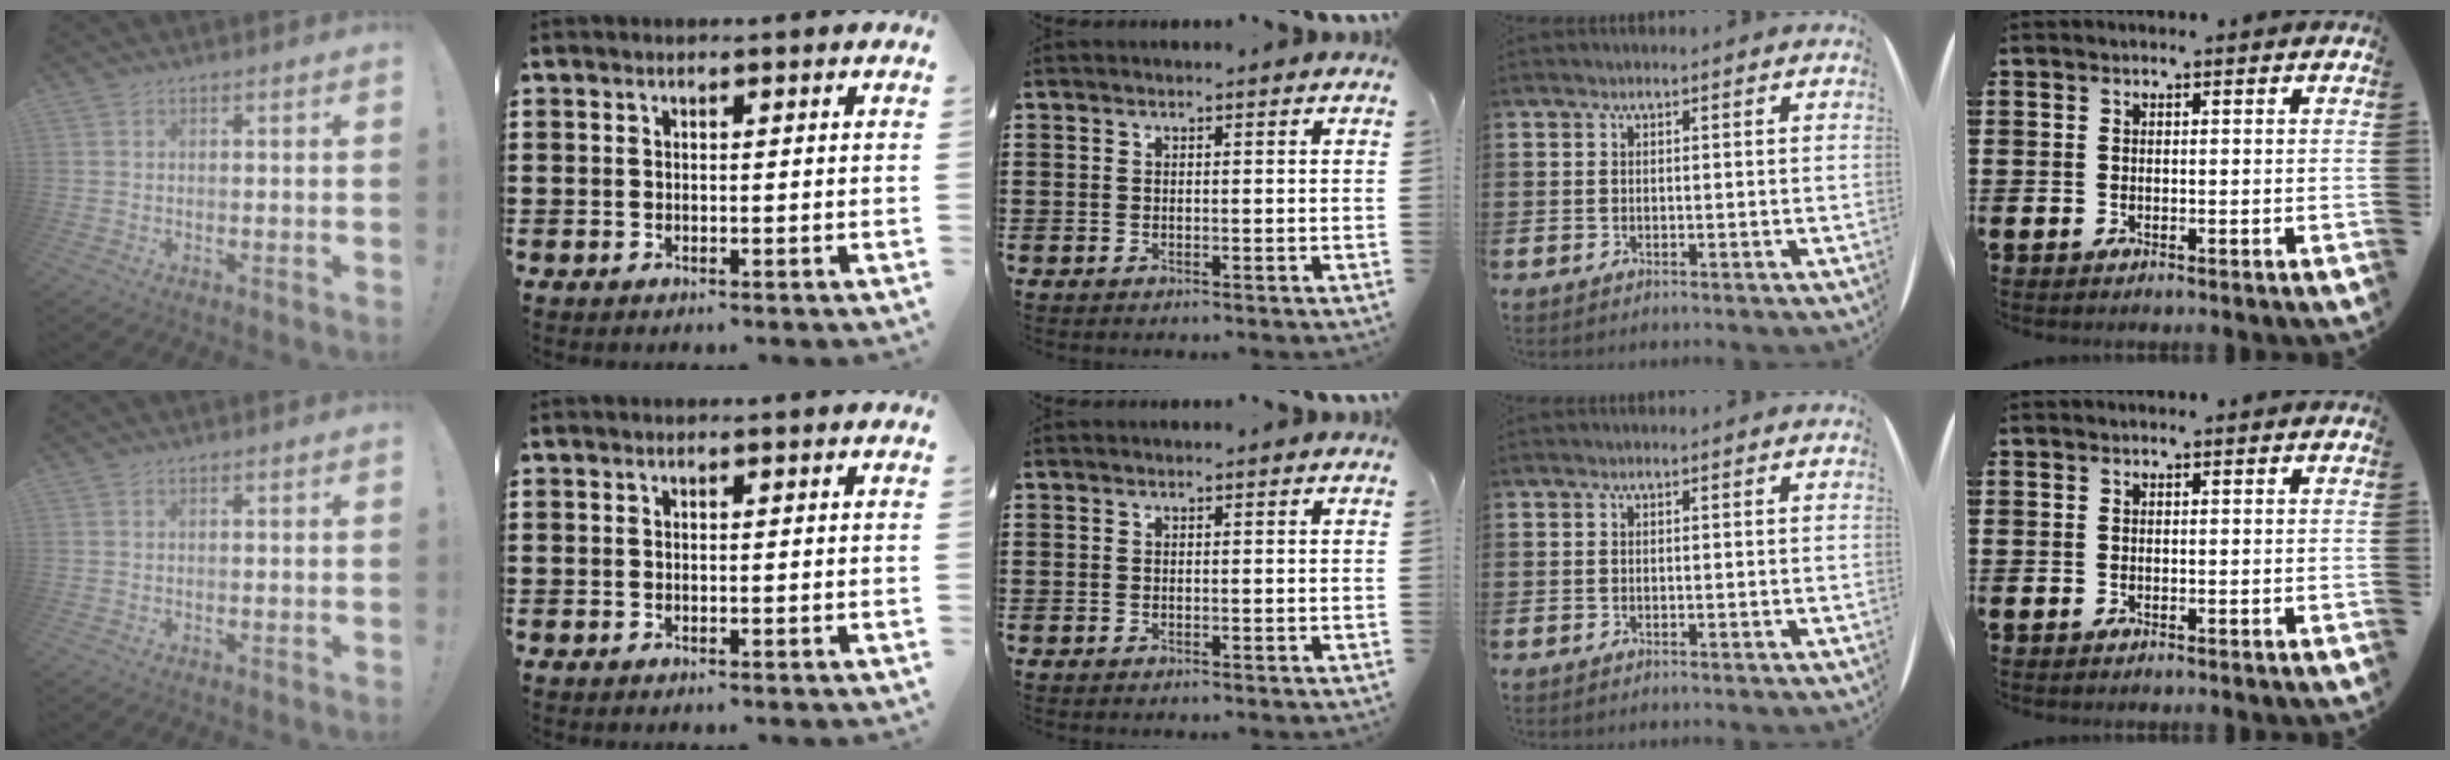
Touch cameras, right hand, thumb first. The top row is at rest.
{}